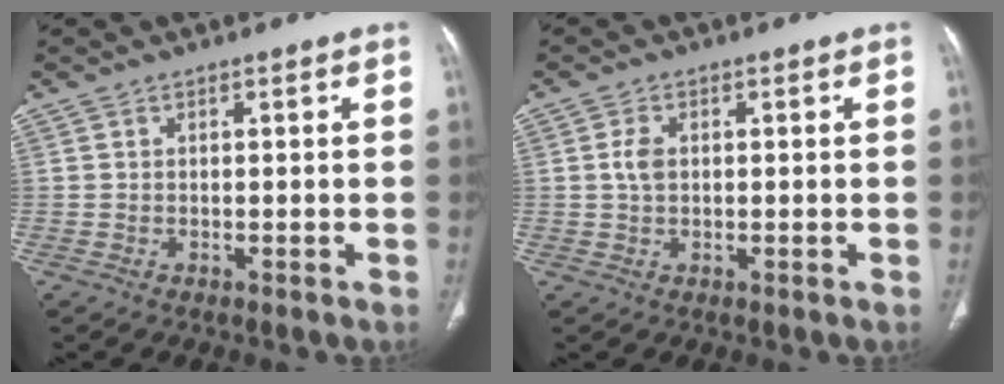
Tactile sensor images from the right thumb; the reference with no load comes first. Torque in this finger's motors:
{"motor_torque": [-0.60, 0.37, 0.70, -0.24, -0.02]}